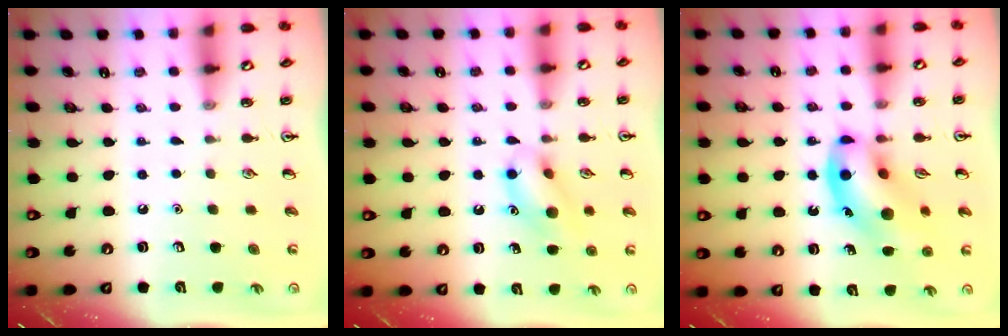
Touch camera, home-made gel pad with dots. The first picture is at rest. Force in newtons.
{"total": 11.8, "press": 11.7, "slide": 0.8}
{"total": 14.6, "press": 14.3, "slide": 2.6}